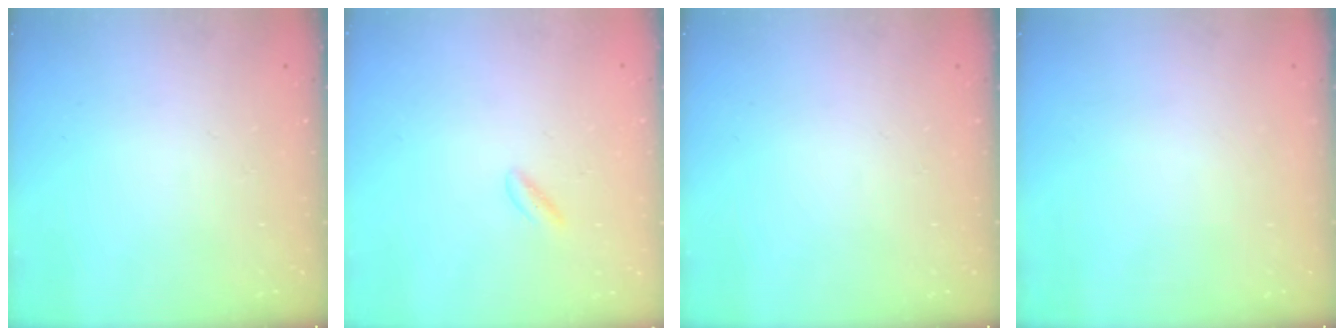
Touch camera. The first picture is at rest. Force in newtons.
{"total": 1.9, "press": 1.8, "slide": 0.8}
{"total": 0.0}
{"total": 0.0}